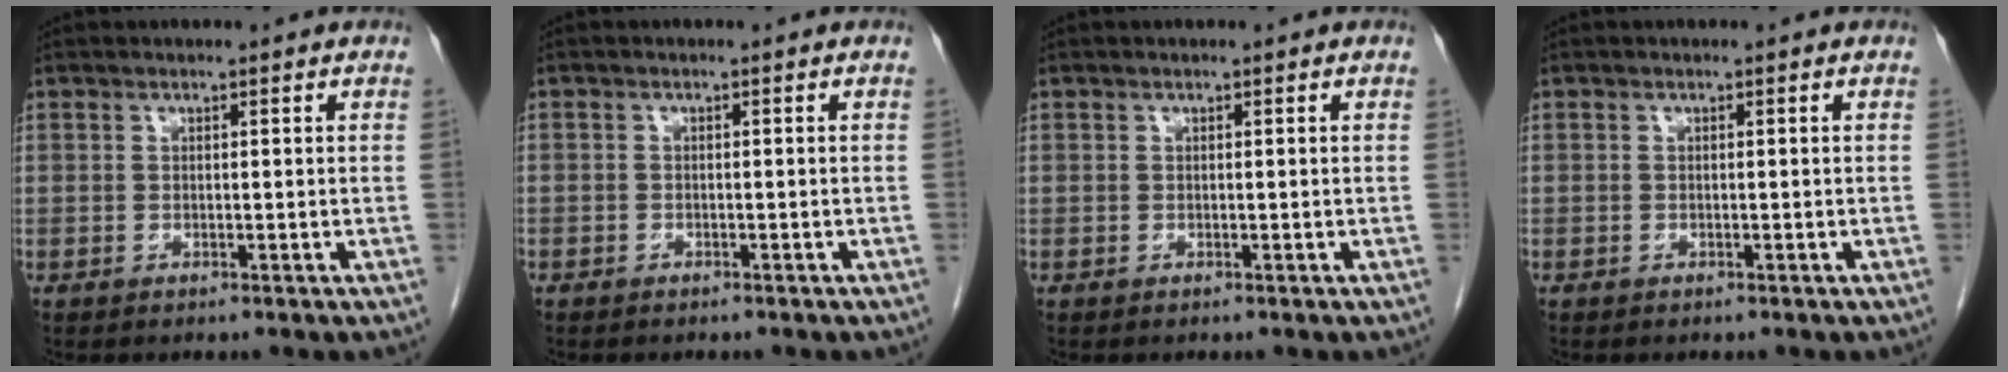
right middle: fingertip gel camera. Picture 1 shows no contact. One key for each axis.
{"total": 0.8, "fx": -0.6, "fy": 0.6, "fz": 0.0, "tx": -0.003, "ty": 0.004, "tz": -0.010}
{"total": 0.0}
{"total": 0.0}